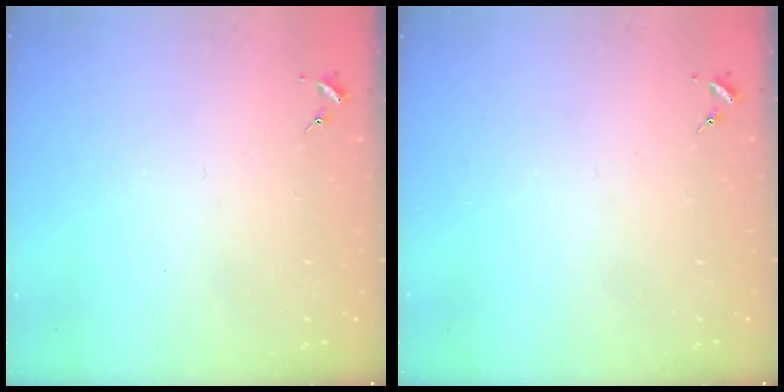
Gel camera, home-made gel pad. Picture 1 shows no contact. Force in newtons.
{"total": 0.0}